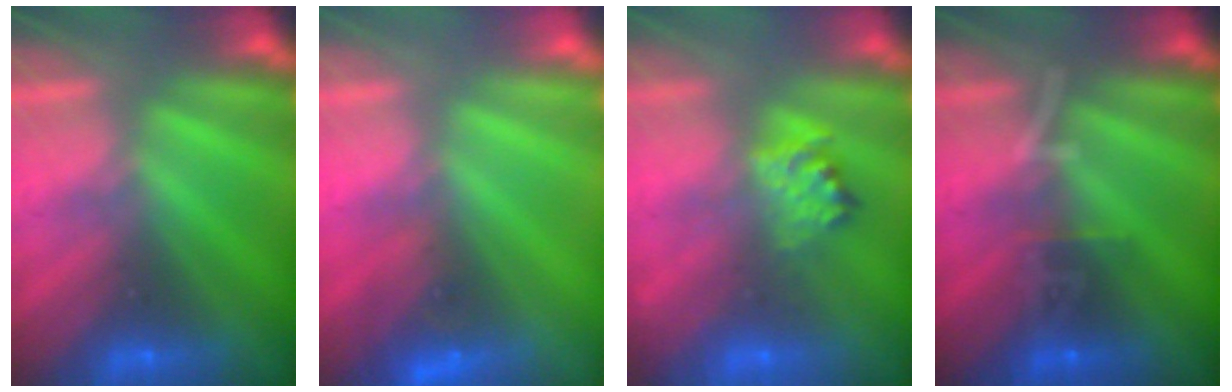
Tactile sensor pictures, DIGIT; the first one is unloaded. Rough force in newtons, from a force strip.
{"total": 2.6}
{"total": 2.4}
{"total": 3.9}